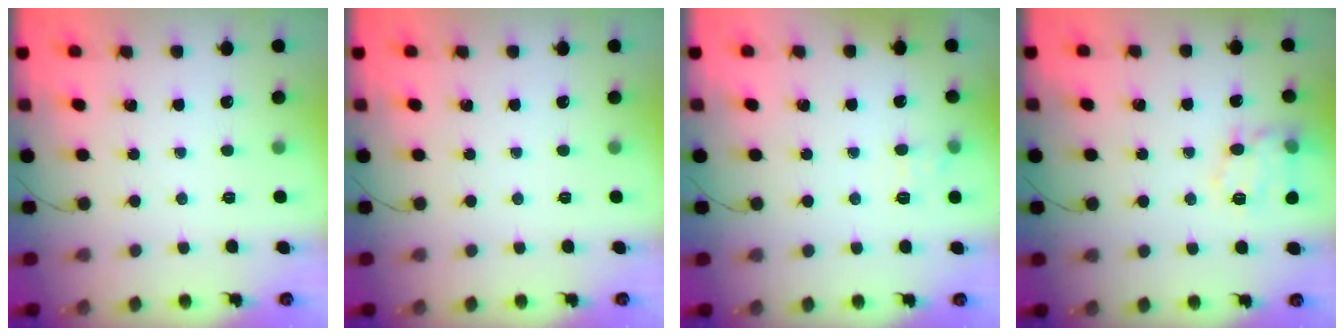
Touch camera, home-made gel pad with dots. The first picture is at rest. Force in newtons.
{"total": 0.0}
{"total": 6.9, "press": 6.7, "slide": 1.7}
{"total": 13.4, "press": 13.4, "slide": 0.4}